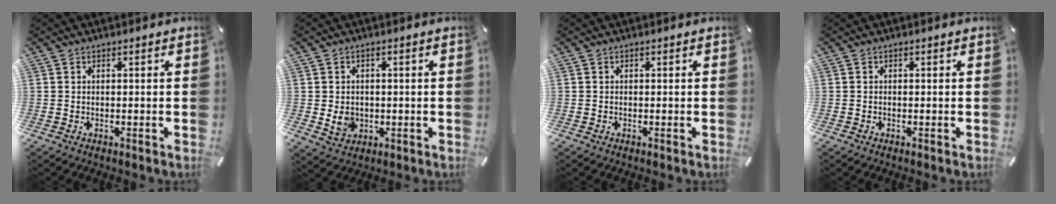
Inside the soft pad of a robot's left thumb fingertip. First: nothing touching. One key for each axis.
{"total": 4.8, "fx": -0.4, "fy": 4.2, "fz": 2.3, "tx": -0.038, "ty": -0.005, "tz": -0.010}
{"total": 0.0}
{"total": 0.0}